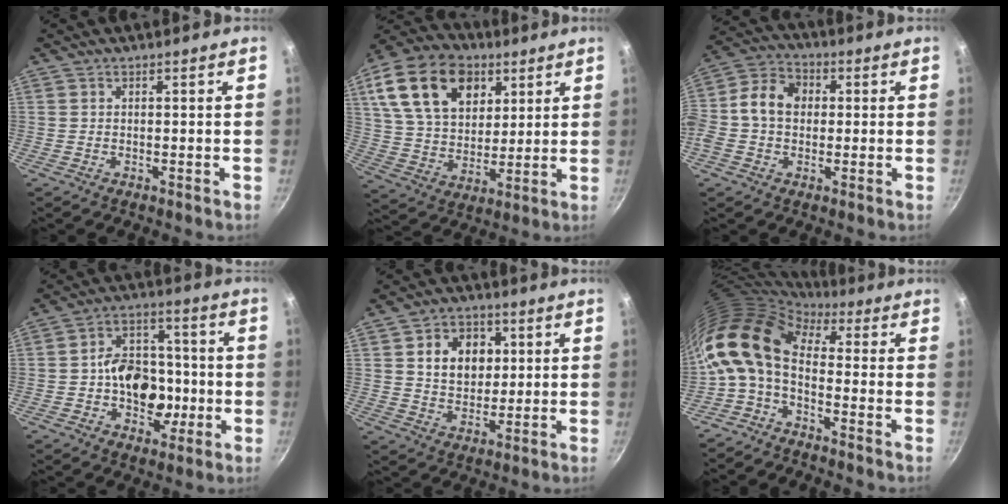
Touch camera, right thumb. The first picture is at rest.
{"total": 20.8, "force": [8.9, 14.1, 12.5], "torque": [-0.198, -0.015, 0.156]}
{"total": 10.9, "force": [0.6, 8.4, 6.9], "torque": [-0.103, 0.026, -0.014]}
{"total": 13.9, "force": [-2.0, 10.3, 9.1], "torque": [-0.096, 0.023, -0.037]}
{"total": 10.2, "force": [2.5, 8.0, 5.8], "torque": [-0.059, -0.004, 0.040]}
{"total": 12.0, "force": [0.3, 7.0, 9.7], "torque": [-0.186, 0.022, -0.013]}